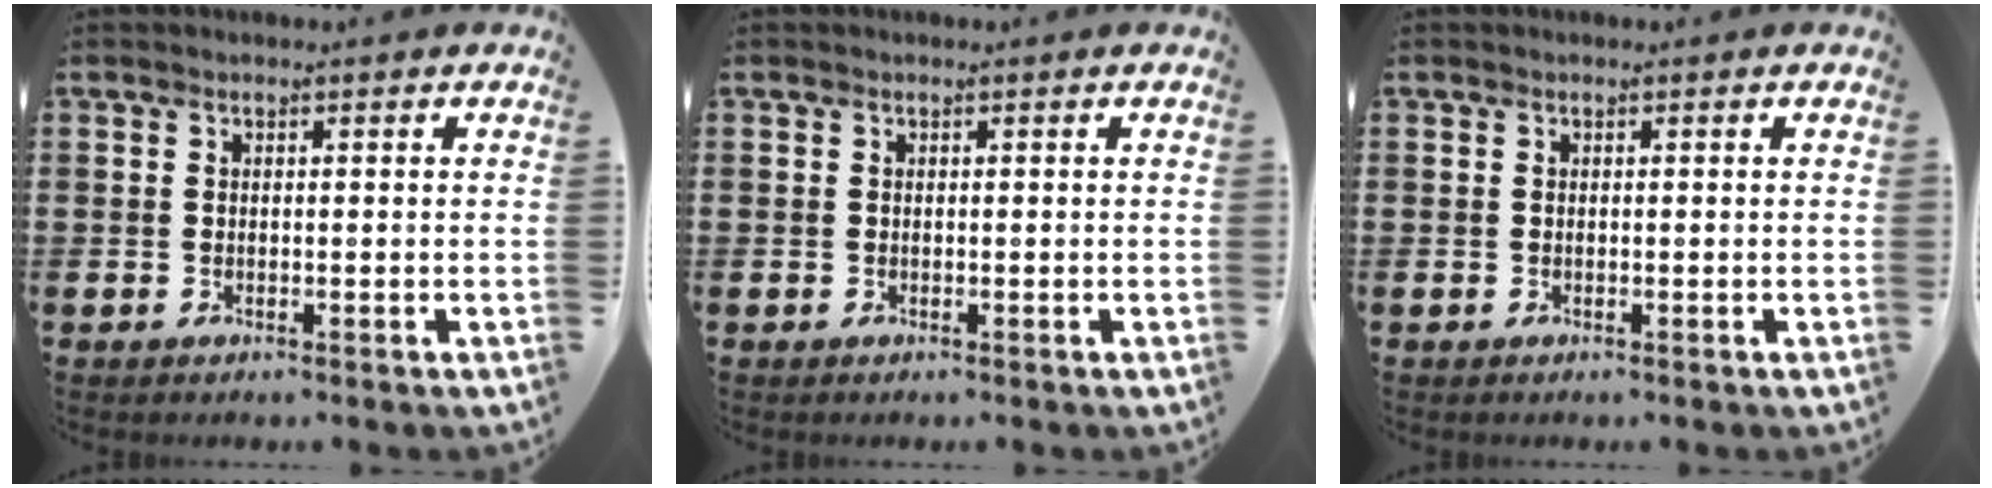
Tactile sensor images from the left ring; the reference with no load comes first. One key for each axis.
{"total": 0.0}
{"total": 0.0}